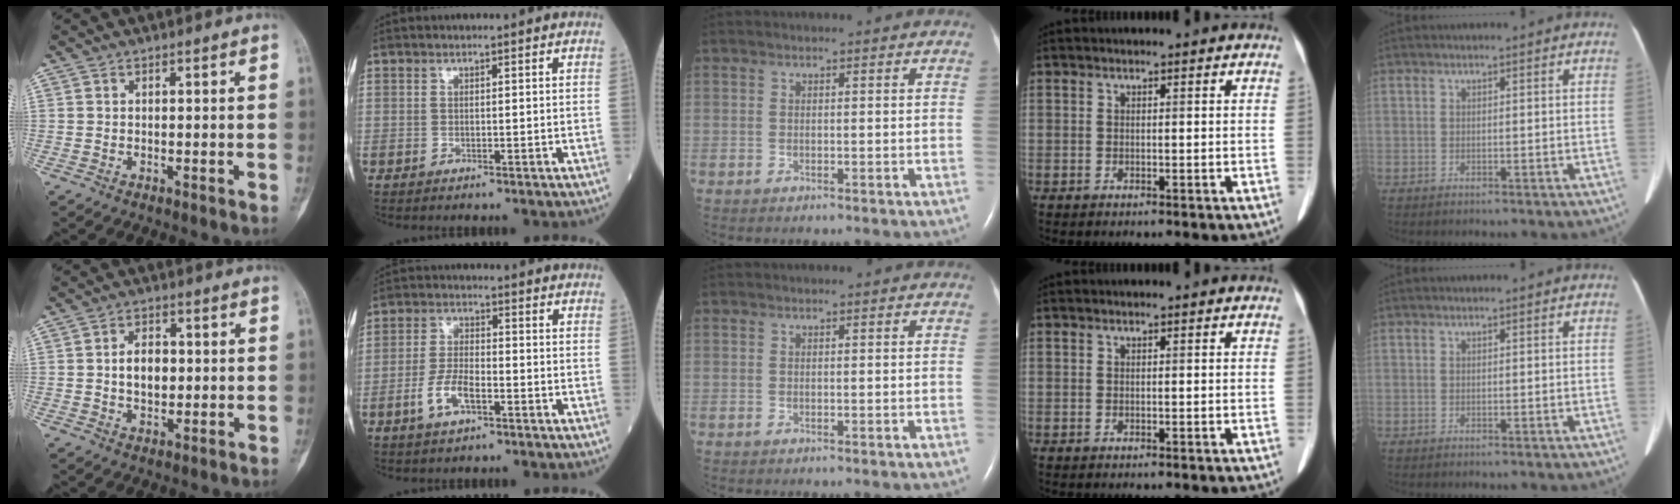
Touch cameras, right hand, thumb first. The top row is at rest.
{"thumb": {"total": 5.8, "force": [0.2, 3.8, 4.4], "torque": [-0.054, 0.004, 0.002]}, "index": {"total": 5.7, "force": [-2.6, 2.1, 4.6], "torque": [-0.099, 0.002, -0.050]}}